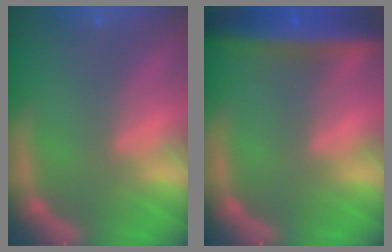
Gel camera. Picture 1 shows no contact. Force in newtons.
{"total": 7.4}